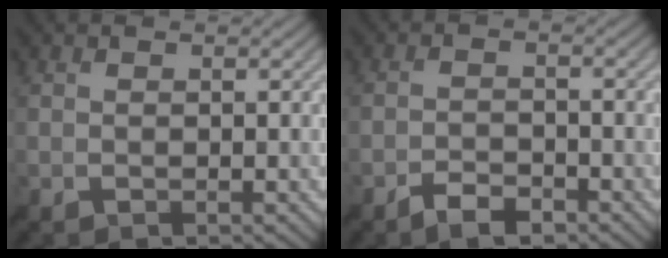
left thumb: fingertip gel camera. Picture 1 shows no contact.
{"total": 3.3, "force": [-2.7, 1.0, 1.6], "torque": [-0.034, 0.000, -0.051]}